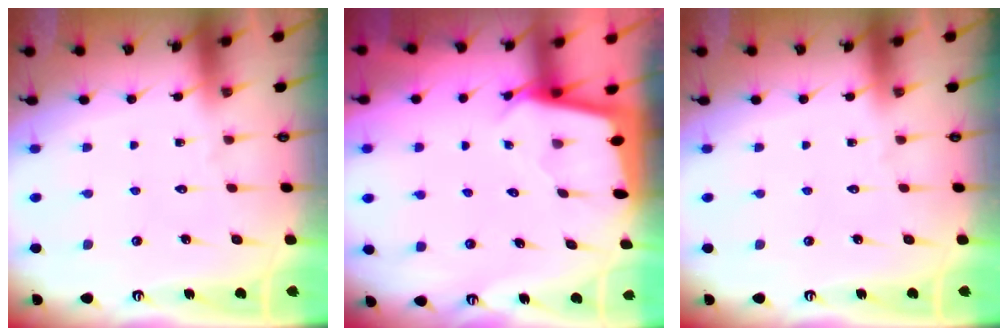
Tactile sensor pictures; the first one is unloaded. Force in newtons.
{"total": 2.4, "press": 2.4, "slide": 0.1}
{"total": 0.0}